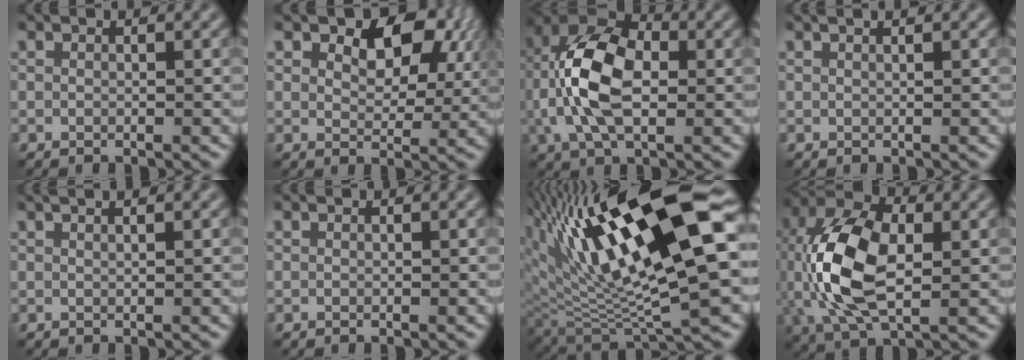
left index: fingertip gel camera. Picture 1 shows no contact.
{"total": 6.8, "force": [2.8, 4.0, 4.7], "torque": [-0.077, -0.005, 0.042]}
{"total": 9.5, "force": [-0.2, 5.3, 7.8], "torque": [-0.162, 0.017, -0.015]}
{"total": 2.1, "force": [1.3, 0.9, 1.4], "torque": [-0.002, -0.001, -0.007]}
{"total": 3.5, "force": [2.1, 1.6, 2.3], "torque": [-0.005, 0.021, -0.007]}
{"total": 0.0}
{"total": 15.6, "force": [6.1, 4.7, 13.5], "torque": [-0.232, 0.002, 0.108]}
{"total": 10.6, "force": [-0.1, 6.0, 8.8], "torque": [-0.195, 0.003, -0.002]}